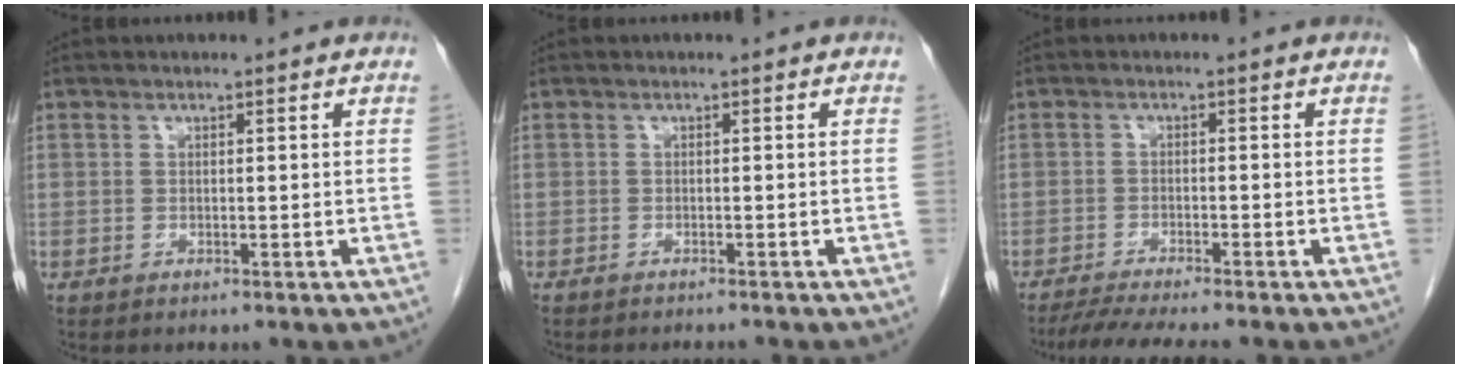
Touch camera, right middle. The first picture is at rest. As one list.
[{"total": 2.3, "force": [-2.2, 0.0, 0.7], "torque": [-0.010, -0.003, -0.029]}, {"total": 7.0, "force": [-6.1, -0.3, 3.5], "torque": [-0.048, -0.017, -0.100]}]